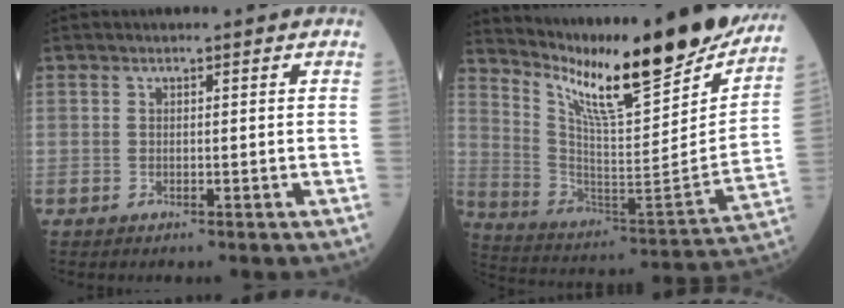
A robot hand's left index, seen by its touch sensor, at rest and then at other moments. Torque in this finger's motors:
{"motor_torque": [1.45, -0.69, 0.33, 0.07]}